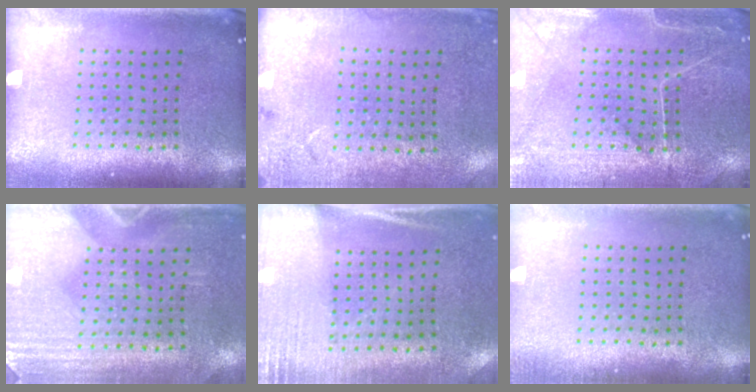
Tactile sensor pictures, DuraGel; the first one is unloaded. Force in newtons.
{"total": 2.6, "press": 2.1, "slide": 1.6}
{"total": 0.7, "press": 0.5, "slide": 0.4}
{"total": 3.0, "press": 2.6, "slide": 1.5}
{"total": 2.7, "press": 2.3, "slide": 1.4}
{"total": 0.7, "press": 0.7, "slide": 0.2}